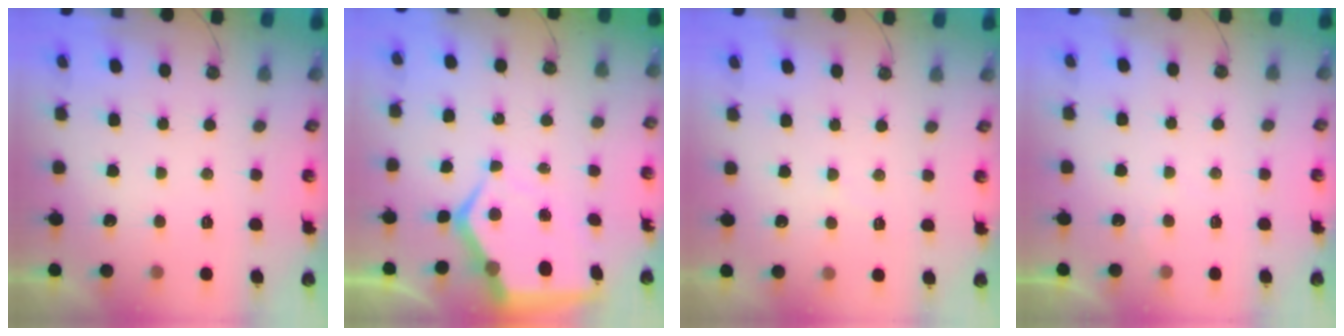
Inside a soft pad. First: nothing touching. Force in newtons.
{"total": 9.7, "press": 9.6, "slide": 1.2}
{"total": 2.0, "press": 2.0, "slide": 0.3}
{"total": 2.8, "press": 2.8, "slide": 0.3}